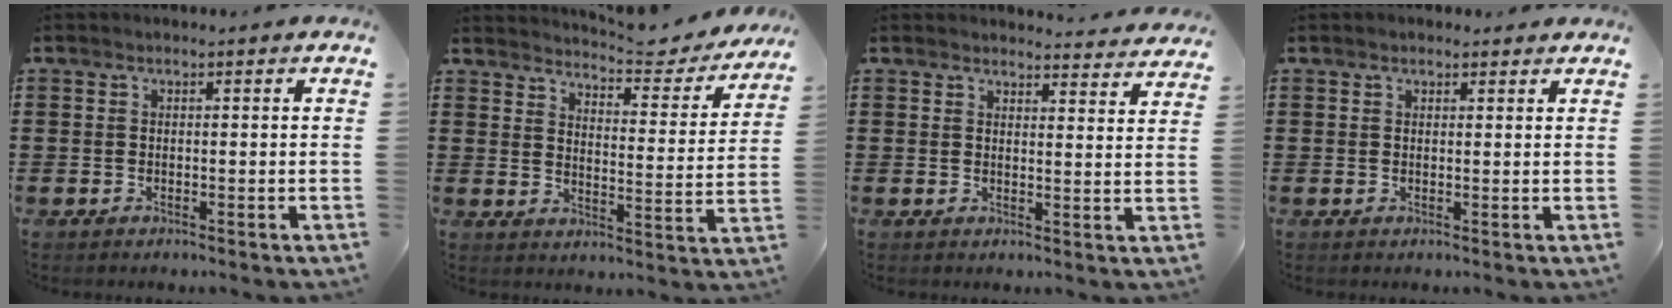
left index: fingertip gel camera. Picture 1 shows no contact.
{"total": 5.0, "force": [4.8, 0.0, 1.4], "torque": [-0.036, -0.042, 0.074]}
{"total": 3.3, "force": [3.3, 0.2, 0.3], "torque": [-0.009, -0.019, 0.059]}
{"total": 1.3, "force": [1.1, 0.6, 0.2], "torque": [-0.005, 0.004, 0.022]}